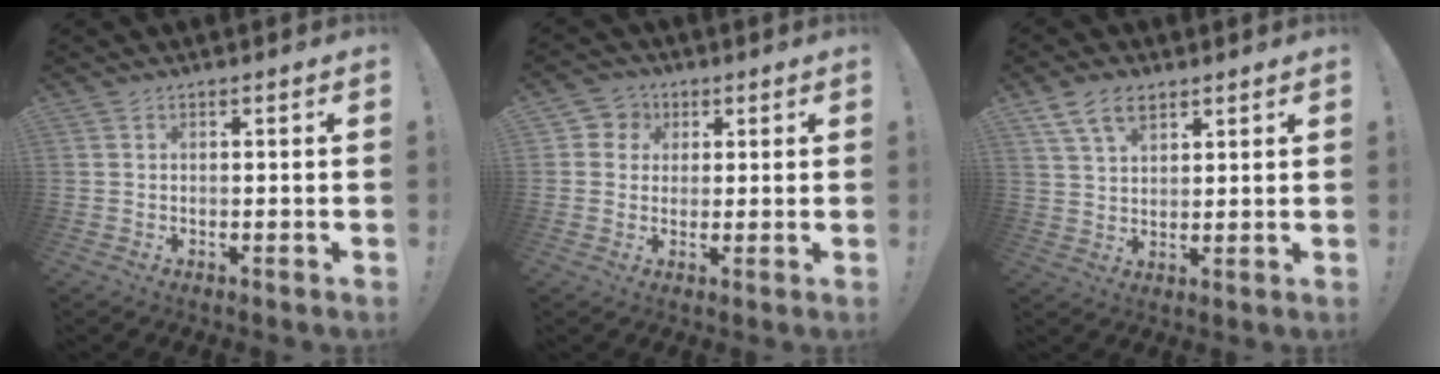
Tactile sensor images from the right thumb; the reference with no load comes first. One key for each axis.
{"total": 5.1, "fx": 1.0, "fy": 4.9, "fz": 1.1, "tx": -0.018, "ty": -0.002, "tz": 0.019}
{"total": 8.6, "fx": 5.2, "fy": 5.0, "fz": 4.7, "tx": -0.084, "ty": -0.010, "tz": 0.101}